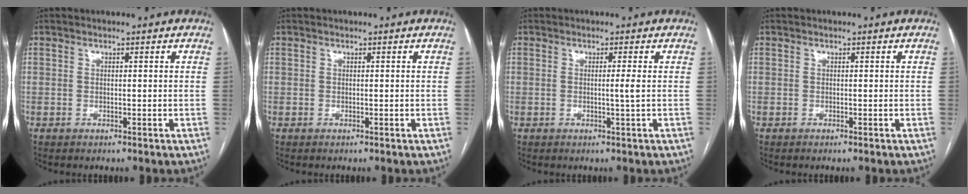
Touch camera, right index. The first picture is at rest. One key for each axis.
{"total": 0.0}
{"total": 1.5, "fx": -0.1, "fy": -0.5, "fz": 1.4, "tx": -0.024, "ty": -0.001, "tz": -0.003}
{"total": 0.0}